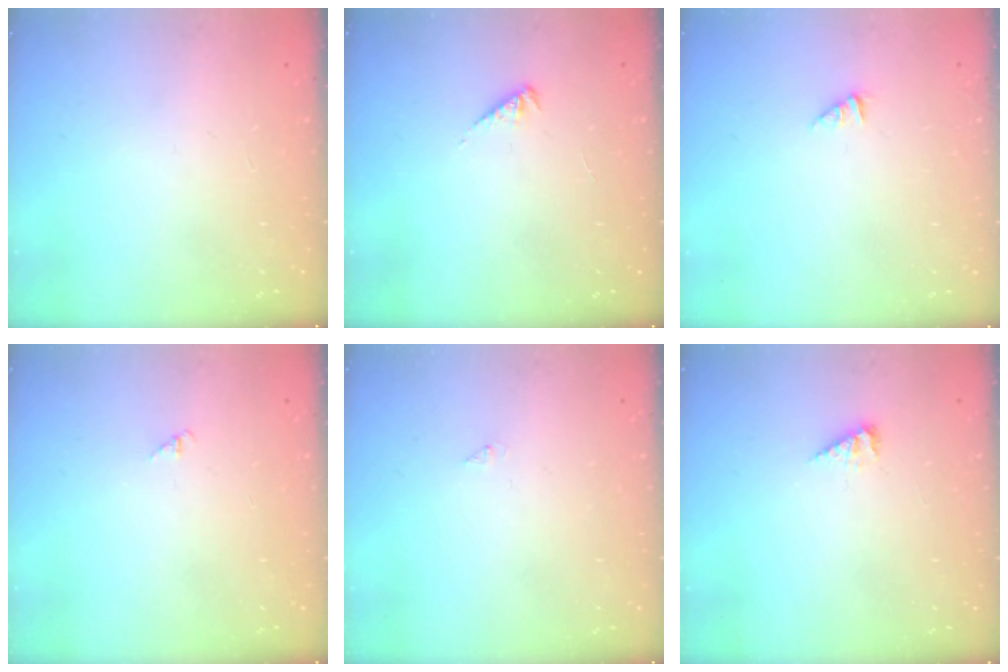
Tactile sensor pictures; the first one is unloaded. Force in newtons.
{"total": 2.3, "press": 2.3, "slide": 0.5}
{"total": 0.0}
{"total": 1.2, "press": 1.1, "slide": 0.3}
{"total": 0.0}
{"total": 4.3, "press": 4.3, "slide": 0.4}